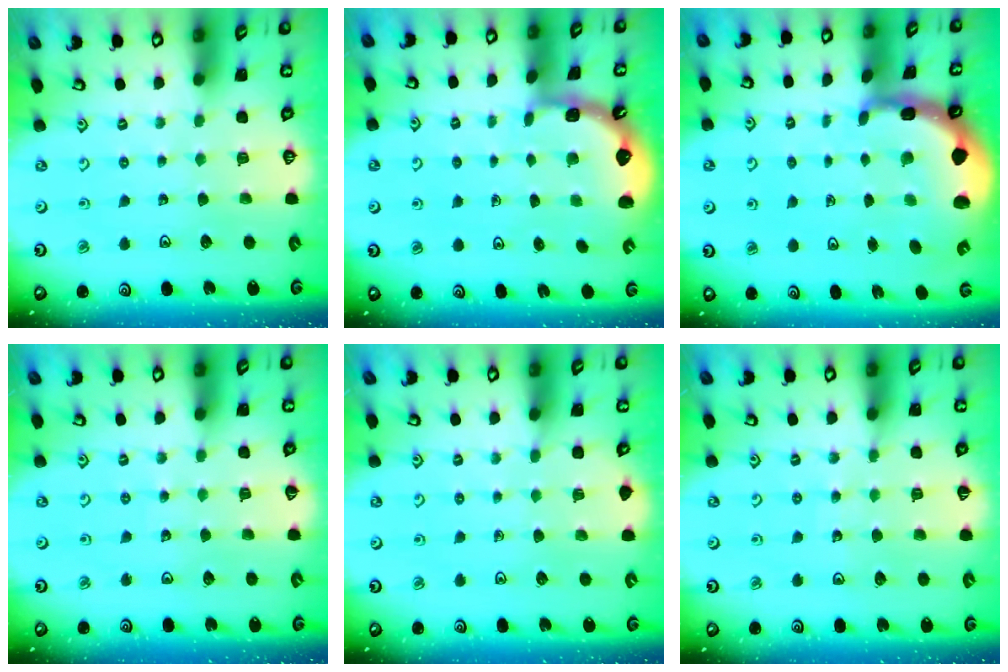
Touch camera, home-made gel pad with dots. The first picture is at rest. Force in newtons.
{"total": 1.4, "press": 1.3, "slide": 0.1}
{"total": 3.8, "press": 3.6, "slide": 1.0}
{"total": 2.7, "press": 2.6, "slide": 0.3}
{"total": 3.3, "press": 3.3, "slide": 0.4}
{"total": 4.9, "press": 4.8, "slide": 1.0}